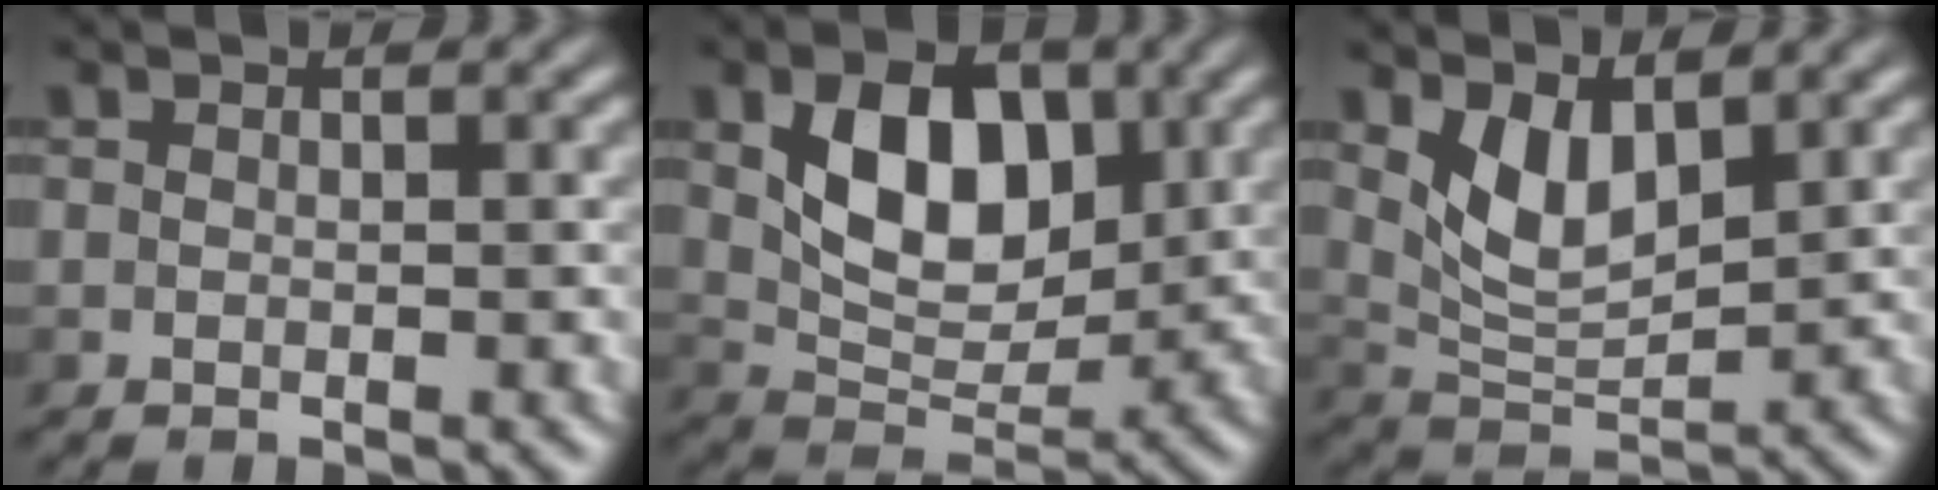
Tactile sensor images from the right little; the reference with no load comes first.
{"total": 7.1, "force": [1.2, 4.7, 5.2], "torque": [-0.092, -0.006, 0.021]}
{"total": 3.9, "force": [1.6, 1.9, 3.0], "torque": [-0.066, -0.012, 0.031]}